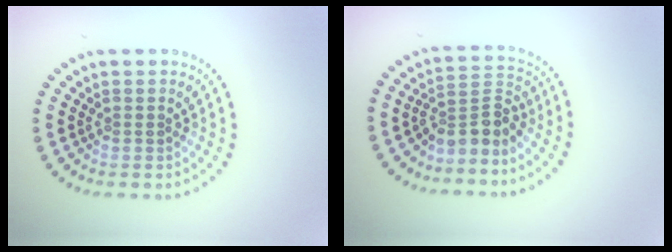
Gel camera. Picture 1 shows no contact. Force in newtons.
{"total": 3.2, "press": 2.4, "slide": 2.1}